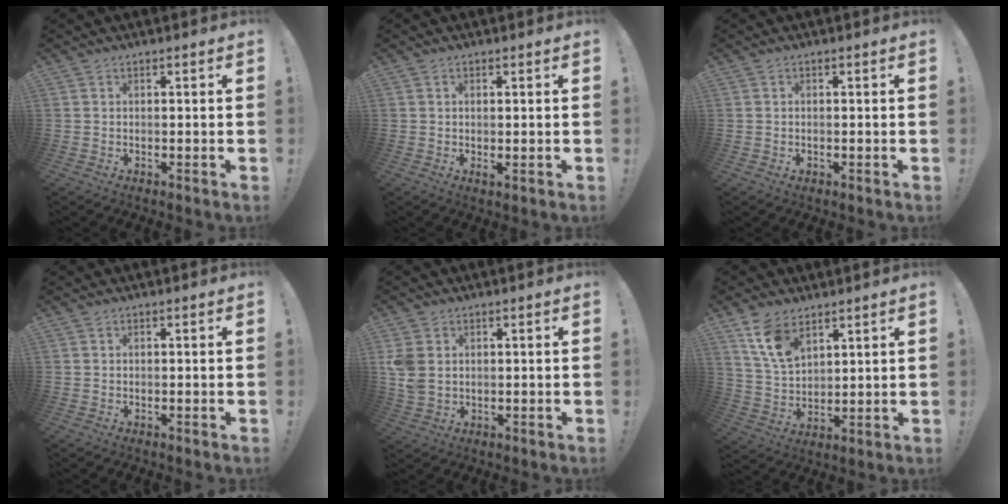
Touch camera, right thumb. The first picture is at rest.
{"total": 1.4, "force": [0.5, 0.4, 1.2], "torque": [-0.007, -0.008, 0.006]}
{"total": 0.8, "force": [0.0, 0.8, 0.1], "torque": [-0.003, 0.002, 0.000]}
{"total": 0.0}
{"total": 6.4, "force": [1.9, 4.5, 4.1], "torque": [-0.084, -0.009, 0.036]}
{"total": 10.8, "force": [7.0, 5.8, 5.8], "torque": [-0.107, -0.030, 0.138]}